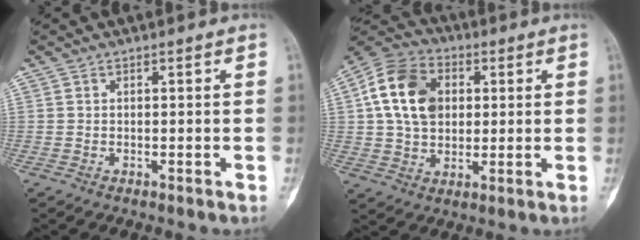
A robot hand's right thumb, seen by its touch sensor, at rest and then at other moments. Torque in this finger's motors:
{"motor_torque": [0.26, 1.99, 0.65, -0.37, 0.40]}